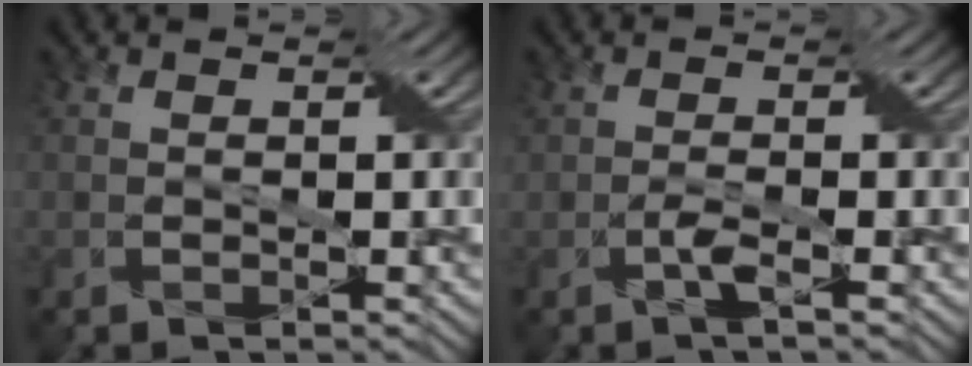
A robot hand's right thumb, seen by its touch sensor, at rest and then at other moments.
{"total": 1.7, "force": [-0.8, 0.1, 1.4], "torque": [-0.032, 0.007, -0.017]}